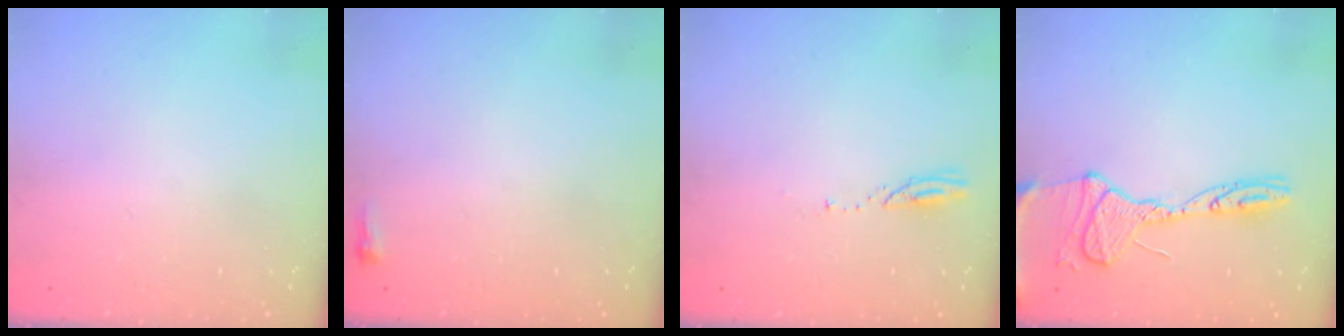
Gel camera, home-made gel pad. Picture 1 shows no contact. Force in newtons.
{"total": 2.4, "press": 2.4, "slide": 0.6}
{"total": 3.2, "press": 3.2, "slide": 0.3}
{"total": 15.9, "press": 15.8, "slide": 1.6}